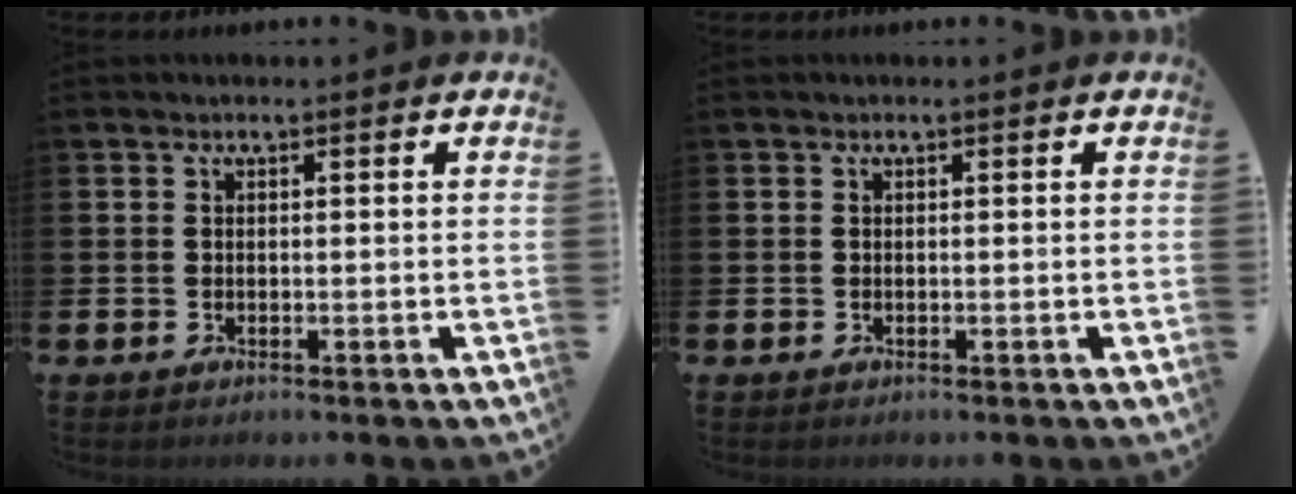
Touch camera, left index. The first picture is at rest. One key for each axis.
{"total": 0.0}